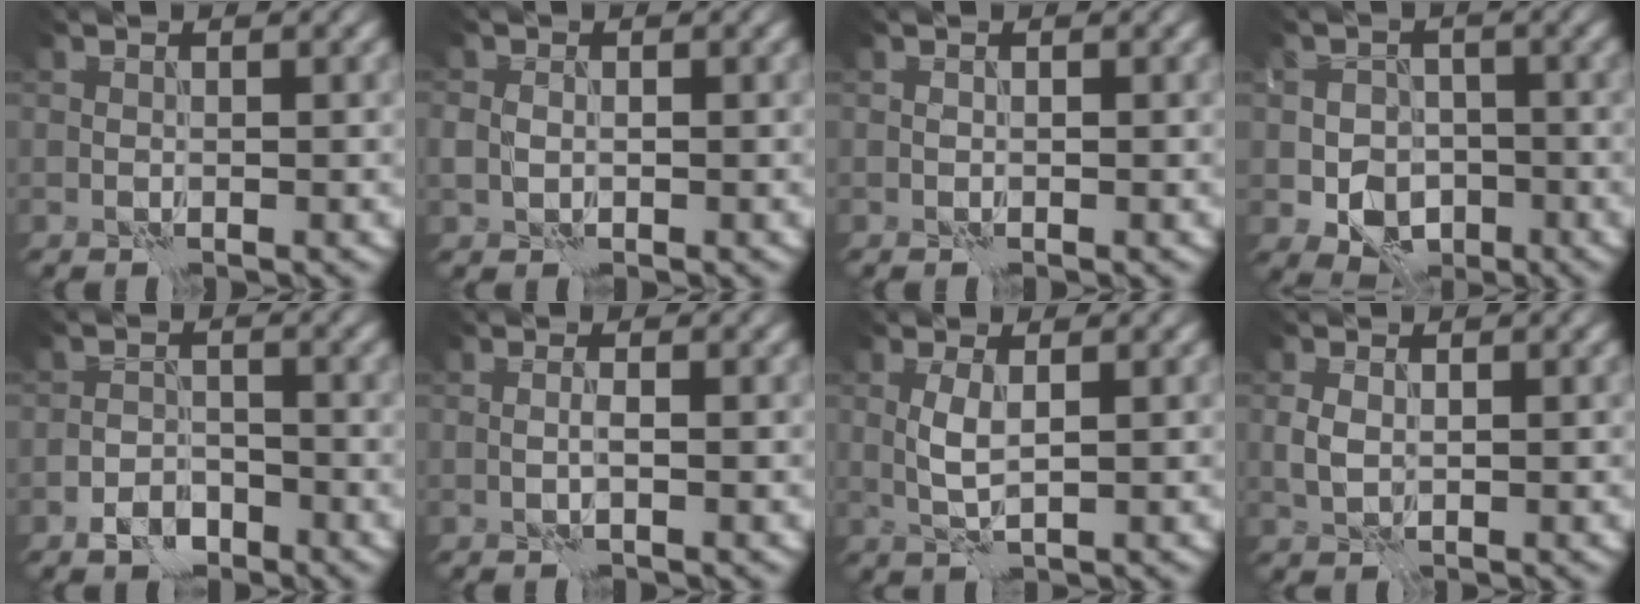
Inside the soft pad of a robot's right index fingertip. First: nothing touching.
{"total": 1.1, "force": [0.1, 0.9, 0.5], "torque": [-0.012, 0.001, 0.001]}
{"total": 0.0}
{"total": 5.5, "force": [-1.9, 4.3, 2.8], "torque": [-0.030, -0.001, -0.035]}
{"total": 2.4, "force": [-1.7, 1.3, 0.9], "torque": [-0.010, 0.006, -0.036]}
{"total": 0.7, "force": [-0.1, -0.1, 0.7], "torque": [-0.014, 0.001, -0.002]}
{"total": 2.0, "force": [0.4, 0.5, 1.9], "torque": [-0.048, 0.002, 0.010]}
{"total": 1.4, "force": [0.2, 1.0, 1.0], "torque": [-0.027, 0.001, 0.007]}